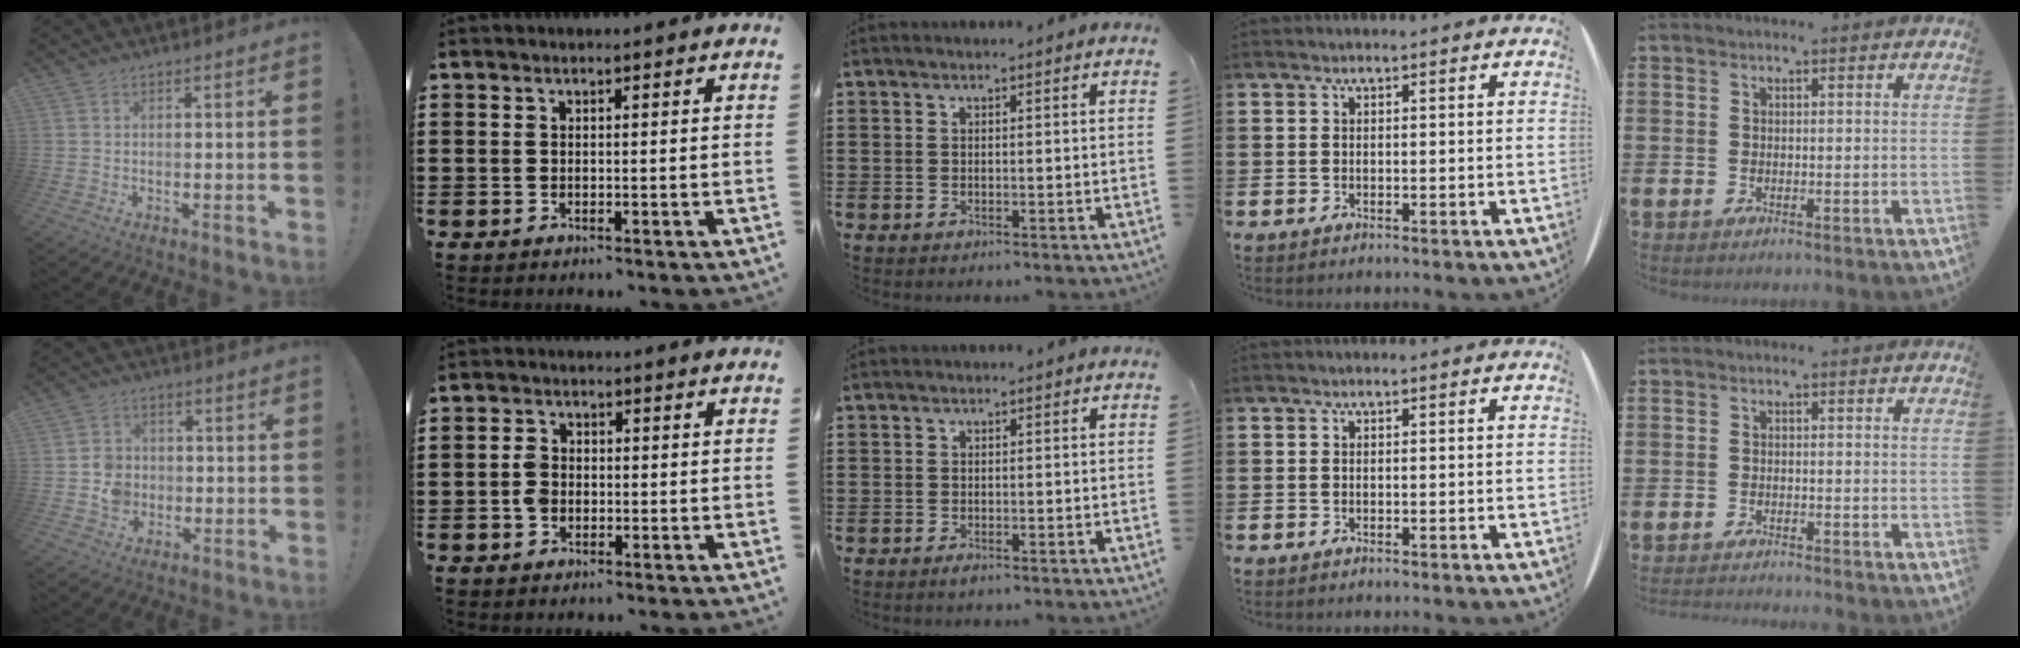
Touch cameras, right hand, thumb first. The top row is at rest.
{"thumb": {"total": 7.0, "force": [-1.5, 6.3, 2.6], "torque": [-0.035, 0.015, -0.024]}, "index": {"total": 2.6, "force": [-0.6, 2.0, 1.7], "torque": [-0.041, 0.001, -0.014]}, "middle": {"total": 0.5, "force": [-0.4, 0.1, 0.3], "torque": [-0.008, -0.006, -0.005]}, "little": {"total": 1.0, "force": [-1.0, -0.2, 0.0], "torque": [-0.002, 0.000, -0.021]}}